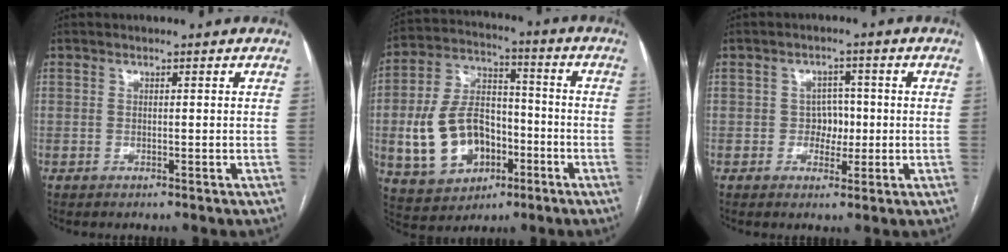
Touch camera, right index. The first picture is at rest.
{"total": 14.7, "force": [-3.7, 10.0, 10.1], "torque": [-0.221, 0.025, -0.051]}
{"total": 3.5, "force": [-0.4, 2.9, 1.9], "torque": [-0.016, 0.009, -0.007]}